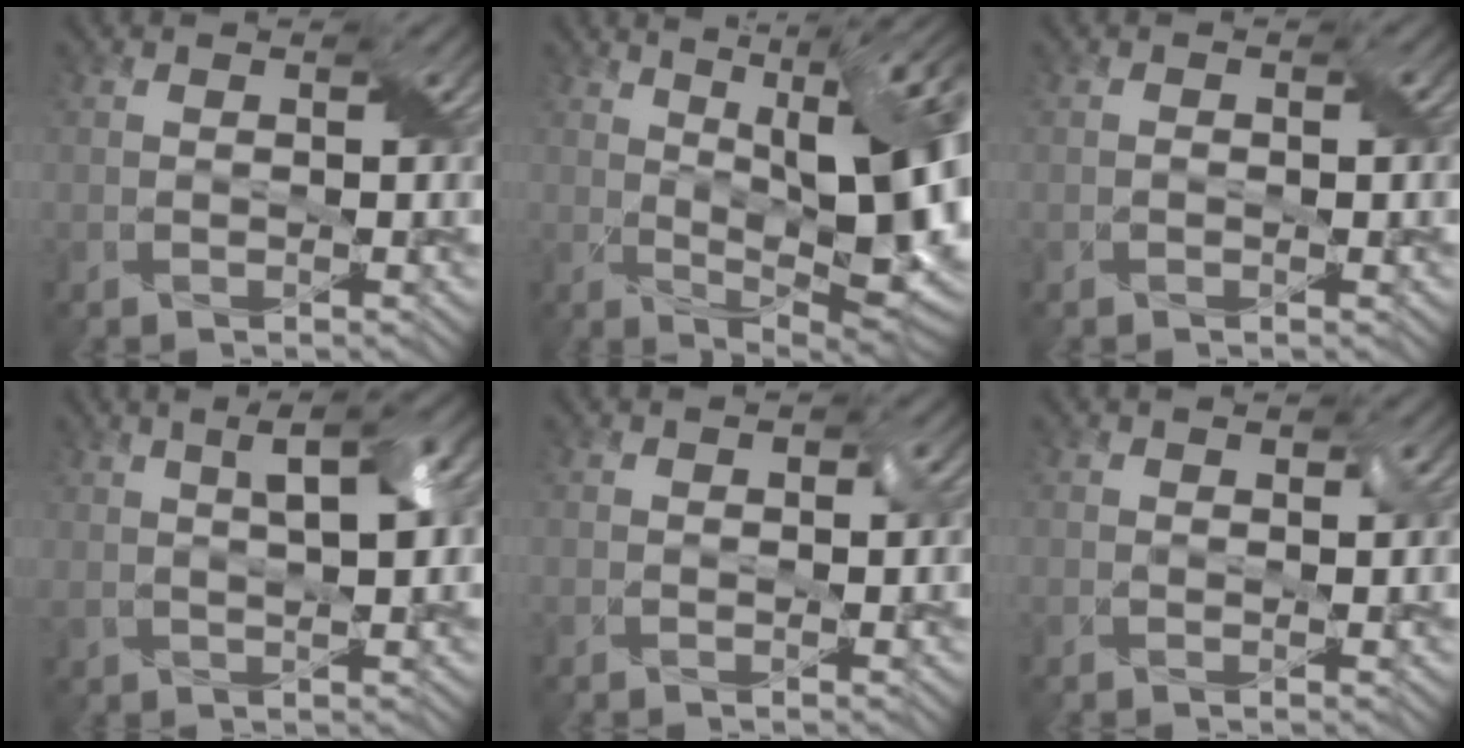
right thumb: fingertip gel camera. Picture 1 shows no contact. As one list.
[{"total": 19.6, "force": [4.1, 7.0, 17.9], "torque": [-0.251, 0.039, 0.077]}, {"total": 1.2, "force": [-0.1, 0.7, 1.0], "torque": [-0.016, 0.000, 0.000]}, {"total": 7.2, "force": [2.3, 2.1, 6.4], "torque": [-0.104, 0.019, 0.032]}, {"total": 1.5, "force": [0.3, 0.9, 1.2], "torque": [-0.020, -0.001, 0.007]}, {"total": 1.3, "force": [0.5, 0.7, 1.0], "torque": [-0.019, -0.001, 0.012]}]